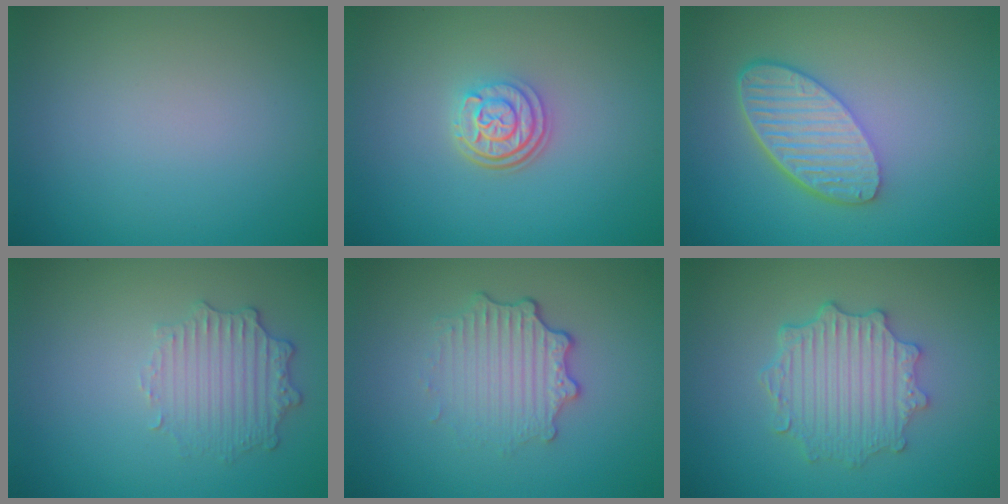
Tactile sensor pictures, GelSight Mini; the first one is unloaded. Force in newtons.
{"total": 3.1, "press": 2.4, "slide": 2.0}
{"total": 5.7, "press": 4.3, "slide": 3.8}
{"total": 2.5, "press": 2.3, "slide": 1.0}
{"total": 3.4, "press": 2.6, "slide": 2.1}
{"total": 4.6, "press": 3.8, "slide": 2.7}